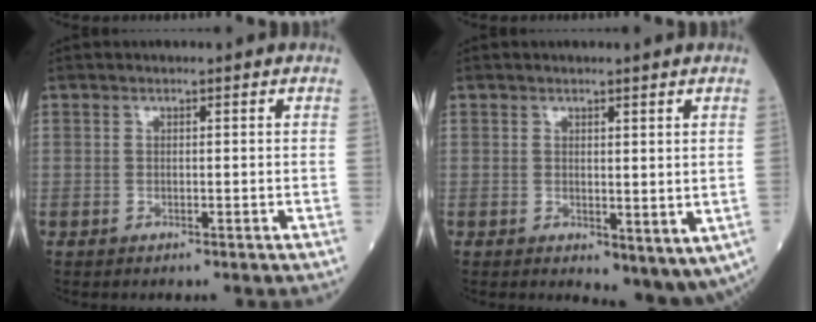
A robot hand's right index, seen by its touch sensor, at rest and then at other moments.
{"total": 5.7, "force": [-0.6, 2.8, 4.9], "torque": [-0.049, -0.013, 0.003]}